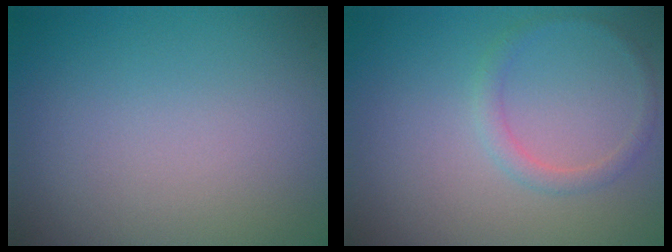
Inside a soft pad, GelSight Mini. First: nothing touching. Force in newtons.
{"total": 1.3, "press": 1.3, "slide": 0.1}